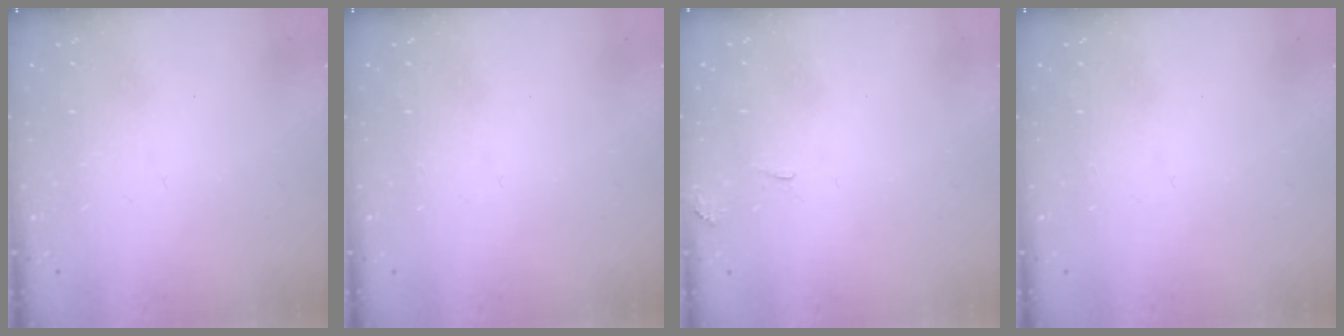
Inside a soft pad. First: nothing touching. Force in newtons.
{"total": 0.0}
{"total": 2.0, "press": 2.0, "slide": 0.3}
{"total": 0.0}